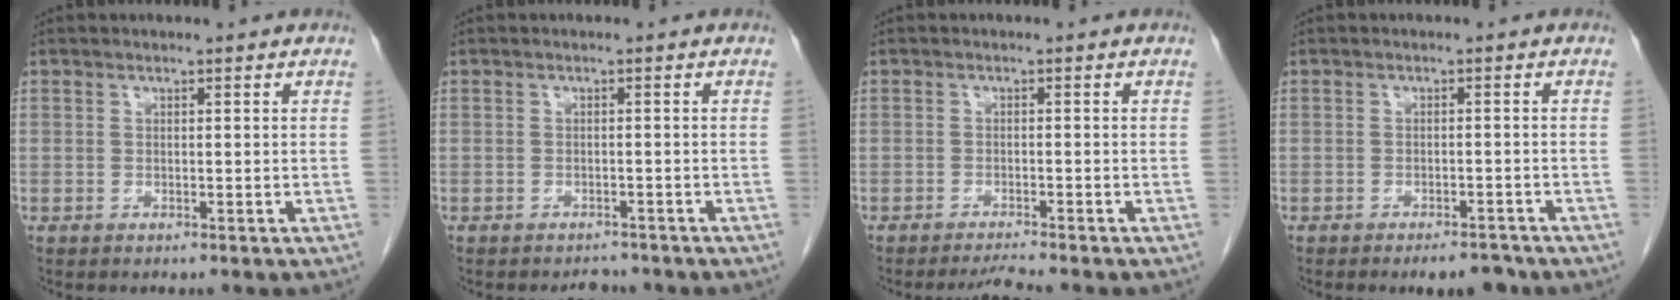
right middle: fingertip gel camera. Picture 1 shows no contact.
{"total": 2.1, "force": [-2.0, 0.7, 0.0], "torque": [-0.007, -0.005, -0.028]}
{"total": 2.3, "force": [-2.0, -1.0, 0.3], "torque": [-0.016, -0.015, -0.034]}
{"total": 3.4, "force": [-2.8, 0.9, 1.7], "torque": [-0.022, -0.003, -0.037]}